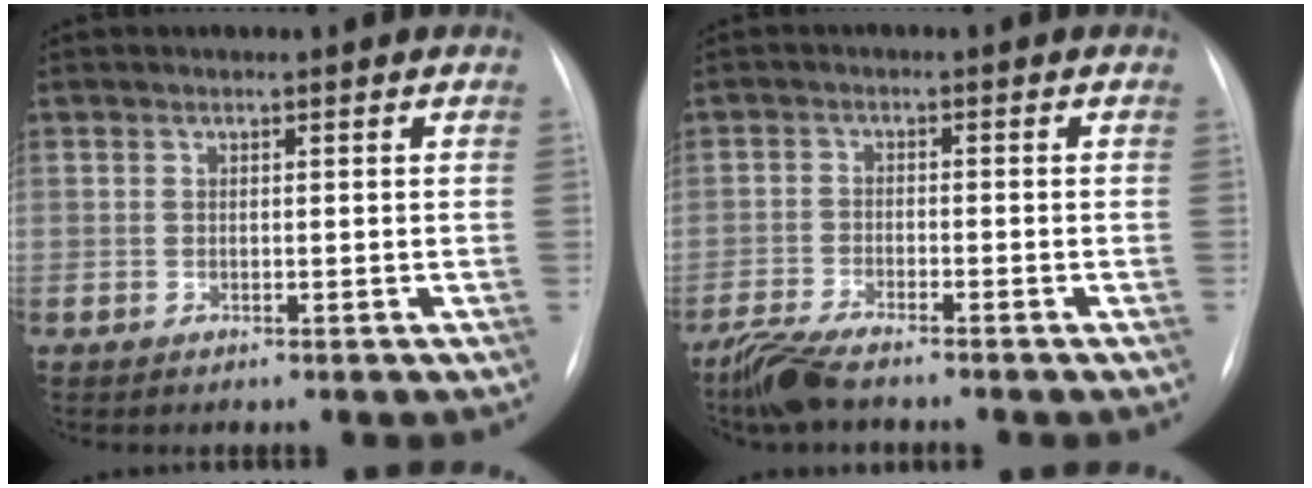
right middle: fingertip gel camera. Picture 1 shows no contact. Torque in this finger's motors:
{"motor_torque": [-0.05, -0.18, 0.05, 0.02]}